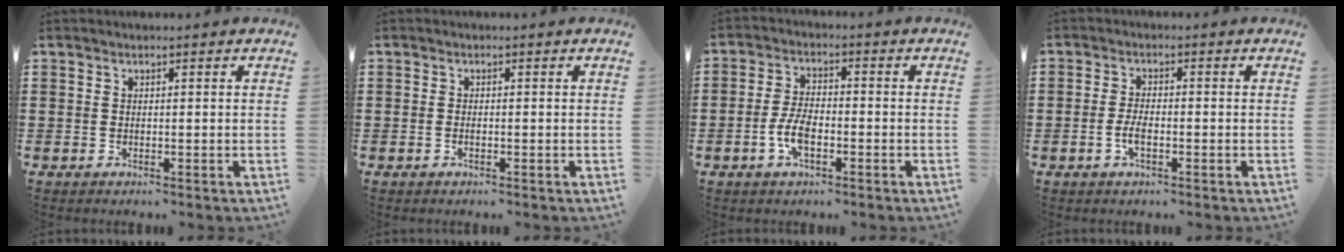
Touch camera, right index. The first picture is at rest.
{"total": 0.6, "force": [-0.4, 0.2, 0.5], "torque": [-0.011, -0.005, -0.005]}
{"total": 5.4, "force": [-1.9, 2.5, 4.4], "torque": [-0.104, -0.002, -0.040]}
{"total": 3.2, "force": [-1.0, 1.2, 2.8], "torque": [-0.065, -0.002, -0.023]}